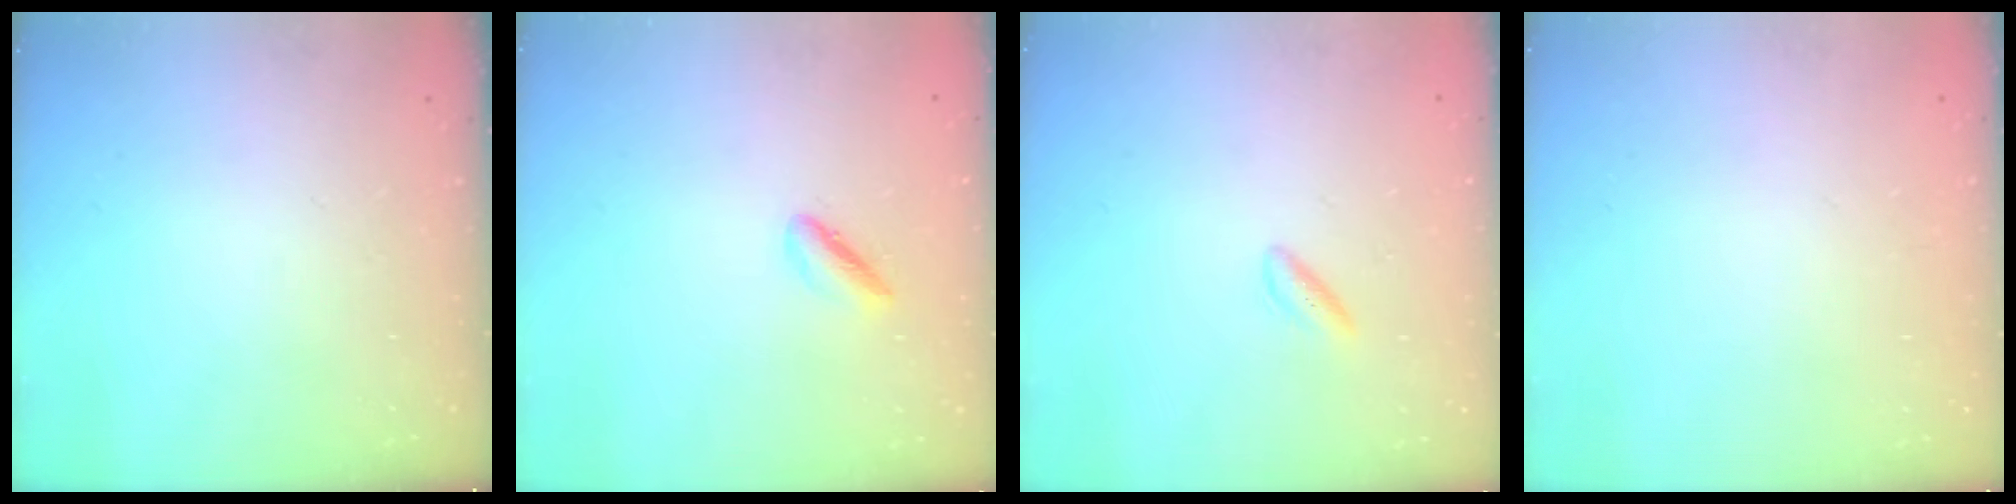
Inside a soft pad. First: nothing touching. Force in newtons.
{"total": 1.9, "press": 1.8, "slide": 0.4}
{"total": 2.5, "press": 2.1, "slide": 1.2}
{"total": 2.1, "press": 2.1, "slide": 0.1}